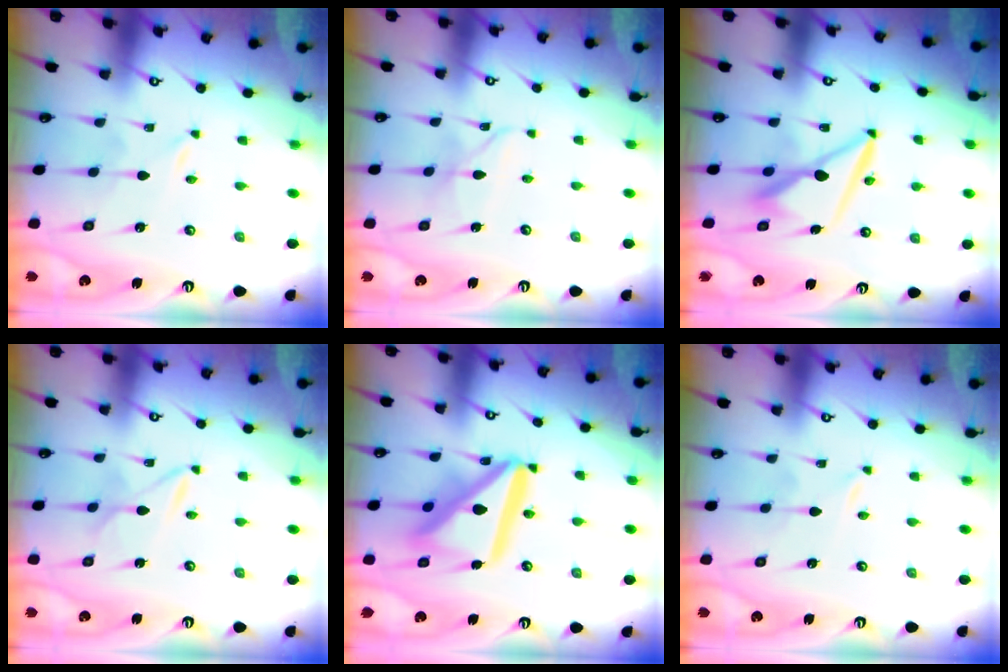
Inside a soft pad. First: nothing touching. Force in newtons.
{"total": 5.2, "press": 5.2, "slide": 0.4}
{"total": 9.8, "press": 9.8, "slide": 1.2}
{"total": 2.5, "press": 2.5, "slide": 0.3}
{"total": 18.4, "press": 18.3, "slide": 2.0}
{"total": 0.0}